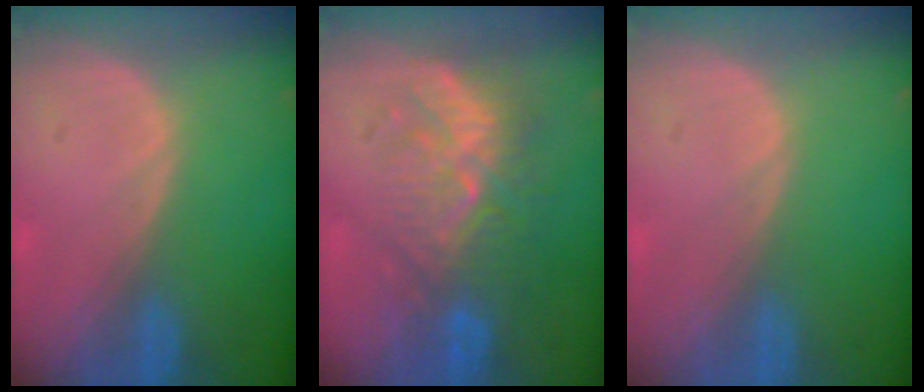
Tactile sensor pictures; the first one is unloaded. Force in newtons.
{"total": 9.0, "press": 8.6, "slide": 2.4}
{"total": 0.0}